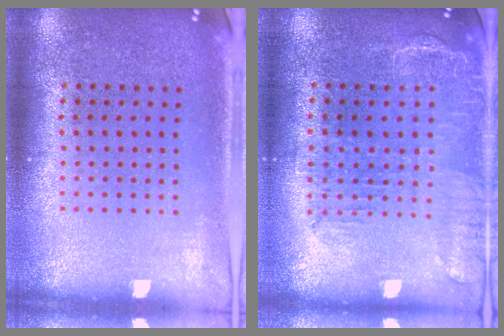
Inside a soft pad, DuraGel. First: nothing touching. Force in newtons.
{"total": 1.7, "press": 1.4, "slide": 1.0}